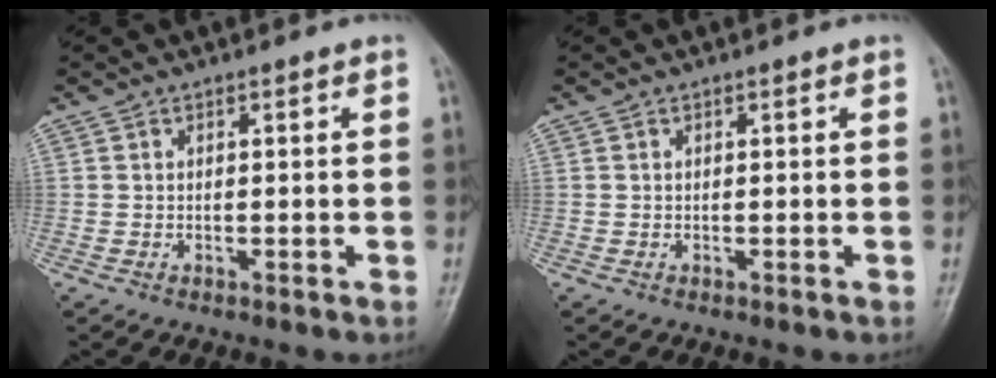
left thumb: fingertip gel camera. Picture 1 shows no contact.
{"total": 0.0}